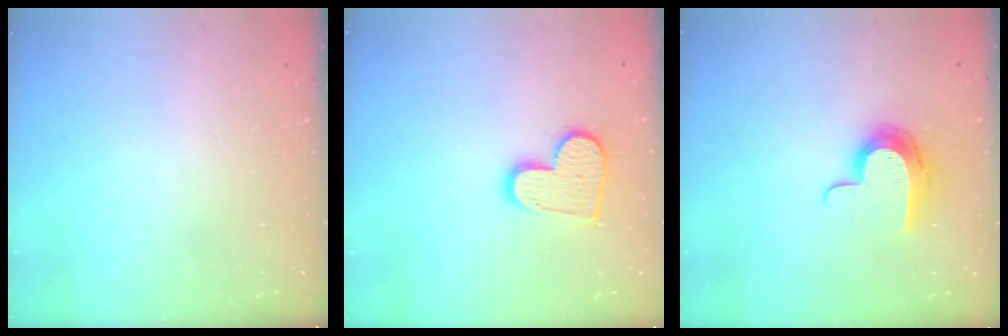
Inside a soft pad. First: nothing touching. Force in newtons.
{"total": 13.0, "press": 13.0, "slide": 1.0}
{"total": 11.3, "press": 11.2, "slide": 0.7}